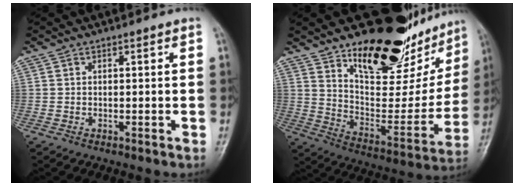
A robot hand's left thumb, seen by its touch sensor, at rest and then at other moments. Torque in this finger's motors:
{"motor_torque": [2.02, 1.38, 1.41, -1.36, 0.08]}